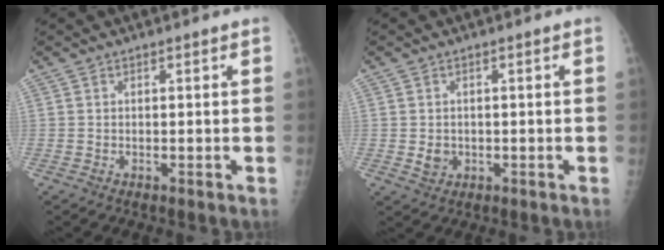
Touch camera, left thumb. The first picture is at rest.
{"total": 2.6, "force": [-0.3, 2.3, 1.2], "torque": [-0.010, 0.000, 0.003]}